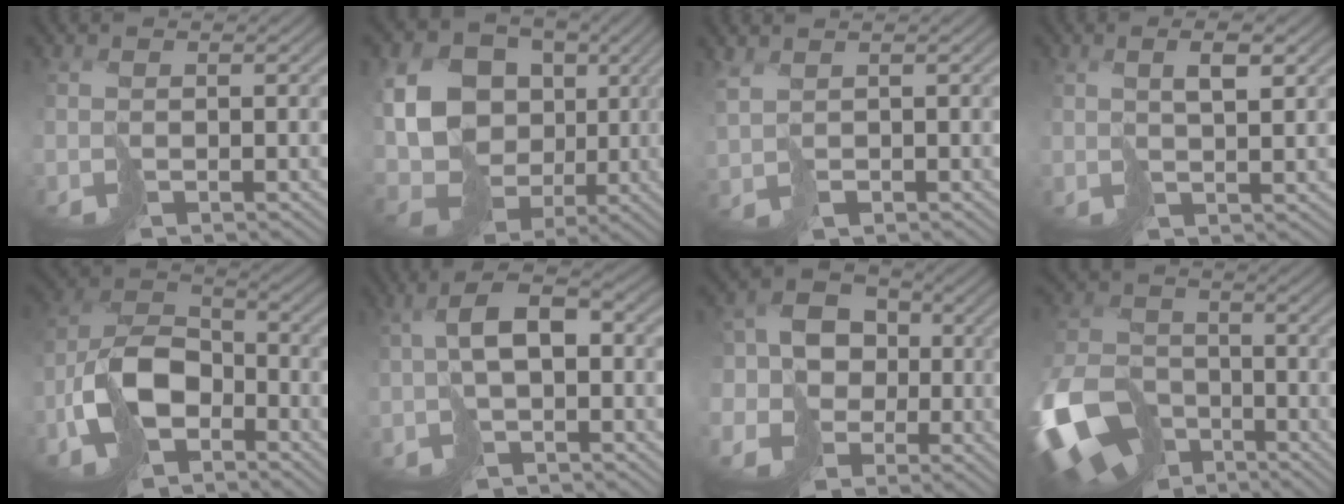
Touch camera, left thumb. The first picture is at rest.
{"total": 15.9, "force": [0.6, 13.3, 8.8], "torque": [-0.230, -0.005, 0.020]}
{"total": 1.9, "force": [1.8, 0.5, 0.5], "torque": [-0.020, 0.005, 0.040]}
{"total": 3.4, "force": [1.8, 0.7, 2.8], "torque": [-0.049, 0.007, 0.035]}
{"total": 10.8, "force": [-5.1, 6.7, 6.8], "torque": [-0.158, -0.013, -0.108]}
{"total": 6.1, "force": [-0.3, 2.8, 5.4], "torque": [-0.104, 0.014, -0.006]}
{"total": 10.6, "force": [-1.6, 9.4, 4.6], "torque": [-0.126, -0.010, -0.047]}
{"total": 16.1, "force": [-8.4, 10.8, 8.5], "torque": [-0.253, -0.049, -0.148]}